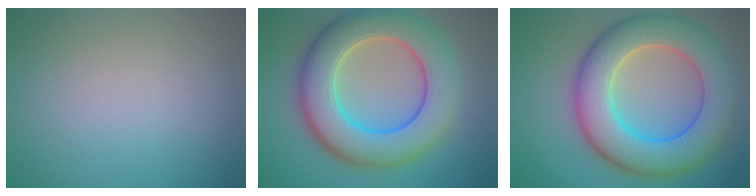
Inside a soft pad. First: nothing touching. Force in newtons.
{"total": 10.5, "press": 10.5, "slide": 0.6}
{"total": 10.6, "press": 10.6, "slide": 0.5}